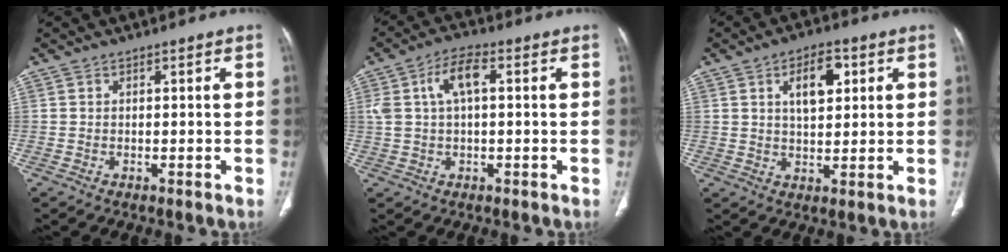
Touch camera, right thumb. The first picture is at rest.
{"total": 7.0, "force": [1.6, 3.3, 6.0], "torque": [-0.125, 0.021, 0.029]}
{"total": 7.8, "force": [2.7, 4.0, 6.1], "torque": [-0.075, -0.006, 0.044]}